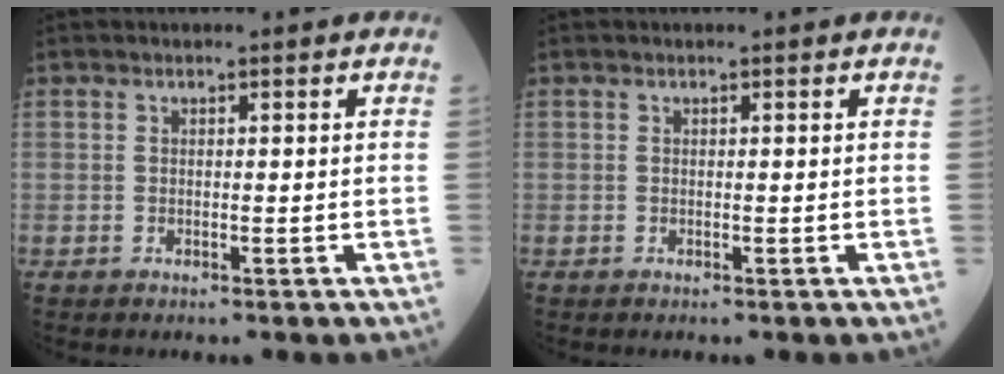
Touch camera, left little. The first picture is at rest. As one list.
[{"total": 0.0}]